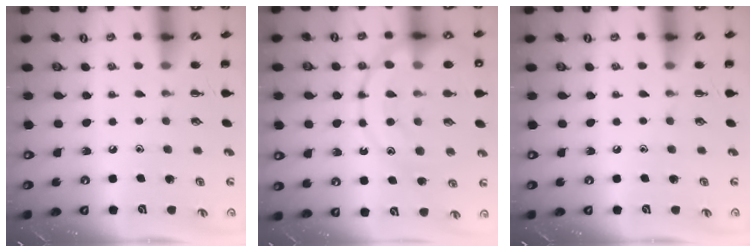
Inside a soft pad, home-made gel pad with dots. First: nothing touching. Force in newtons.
{"total": 21.0, "press": 21.0, "slide": 1.8}
{"total": 0.0}